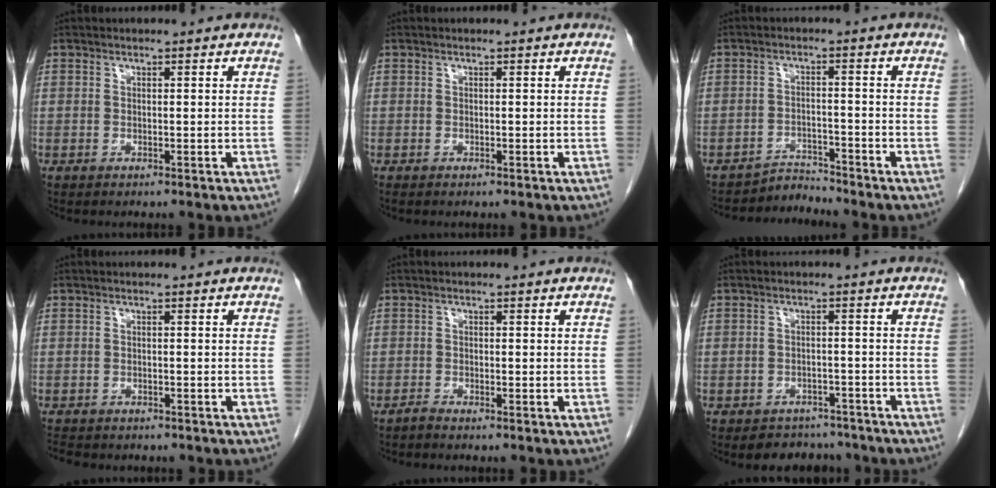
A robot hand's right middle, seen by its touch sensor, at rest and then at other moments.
{"total": 0.0}
{"total": 3.3, "force": [-2.9, -0.3, -1.4], "torque": [0.035, -0.002, -0.045]}
{"total": 4.7, "force": [-4.0, 1.8, 1.7], "torque": [-0.033, -0.008, -0.052]}
{"total": 0.8, "force": [-0.8, -0.1, 0.2], "torque": [-0.005, -0.001, -0.016]}
{"total": 5.1, "force": [-4.4, 2.7, 0.0], "torque": [0.009, 0.010, -0.061]}